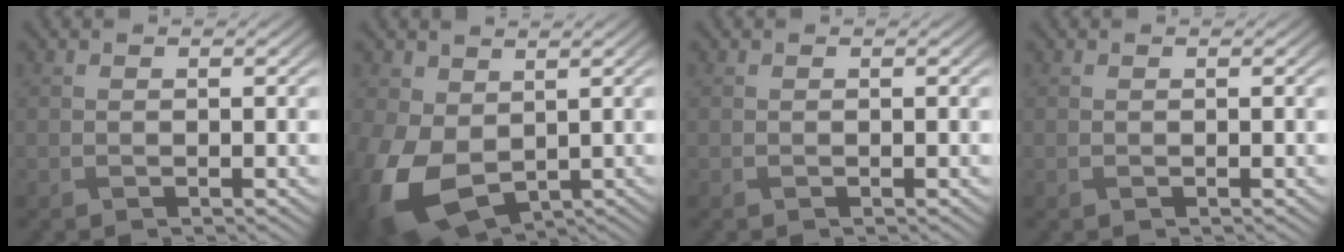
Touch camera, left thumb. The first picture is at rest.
{"total": 11.5, "force": [-0.8, 8.1, 8.1], "torque": [-0.224, -0.037, -0.003]}
{"total": 0.0}
{"total": 0.0}